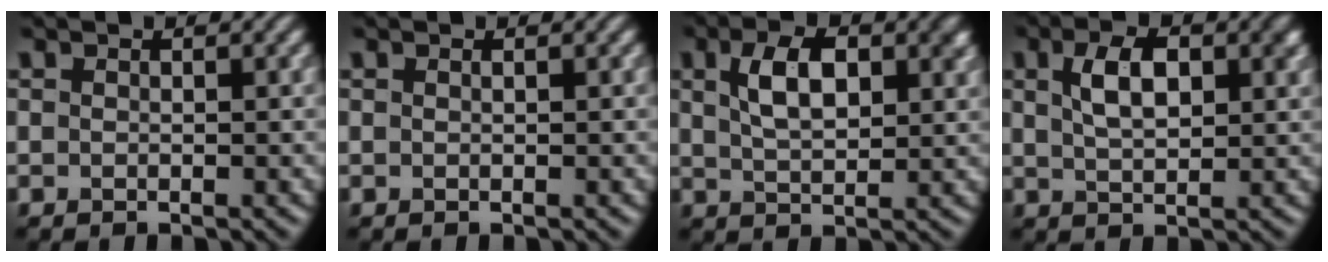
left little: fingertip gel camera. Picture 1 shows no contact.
{"total": 0.0}
{"total": 5.7, "force": [1.8, 3.1, 4.5], "torque": [-0.084, 0.005, 0.032]}
{"total": 5.1, "force": [1.5, 2.7, 4.1], "torque": [-0.075, 0.007, 0.027]}